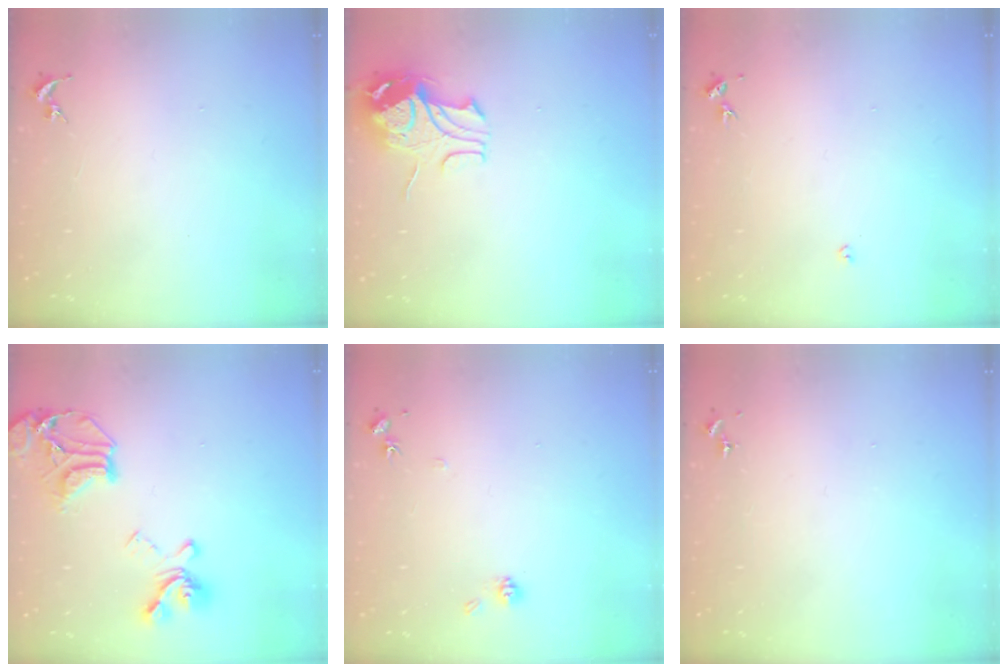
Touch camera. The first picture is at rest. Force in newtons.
{"total": 9.6, "press": 9.6, "slide": 1.1}
{"total": 2.7, "press": 2.7, "slide": 0.5}
{"total": 19.6, "press": 19.5, "slide": 2.1}
{"total": 5.8, "press": 5.7, "slide": 1.1}
{"total": 0.0}